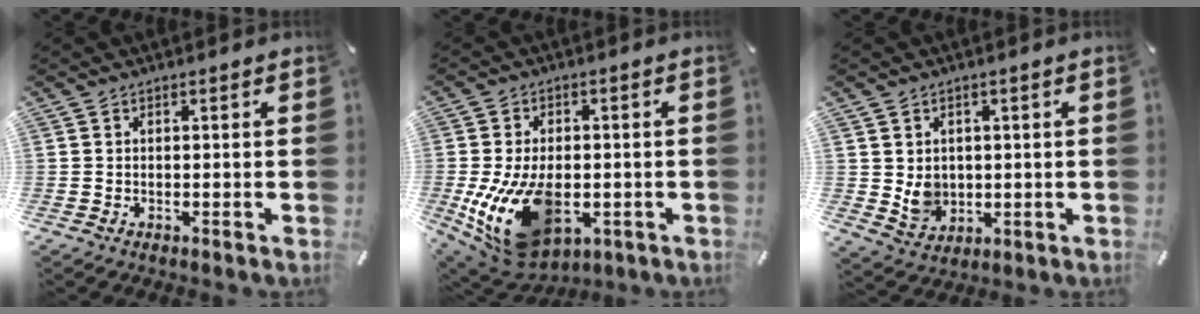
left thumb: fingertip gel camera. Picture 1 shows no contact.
{"total": 18.7, "force": [-3.8, 11.7, 14.1], "torque": [-0.283, 0.003, -0.049]}
{"total": 5.7, "force": [1.1, 5.4, 1.5], "torque": [-0.013, -0.007, 0.020]}